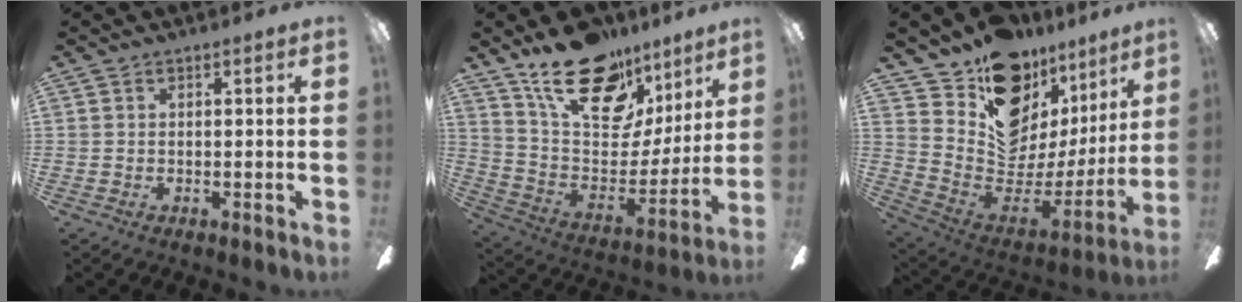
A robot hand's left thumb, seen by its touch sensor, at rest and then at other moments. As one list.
[{"total": 23.7, "force": [16.0, 12.2, 12.6], "torque": [-0.192, -0.098, 0.287]}, {"total": 17.9, "force": [11.4, 11.5, 7.7], "torque": [-0.107, -0.092, 0.216]}]